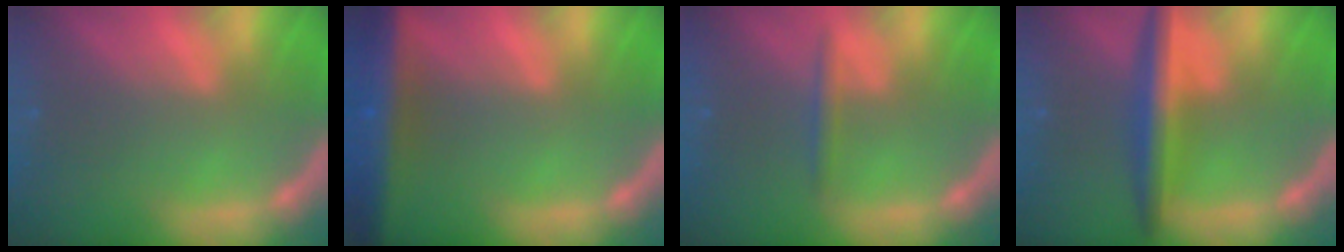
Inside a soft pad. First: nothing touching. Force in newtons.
{"total": 9.5}
{"total": 1.4}
{"total": 5.0}